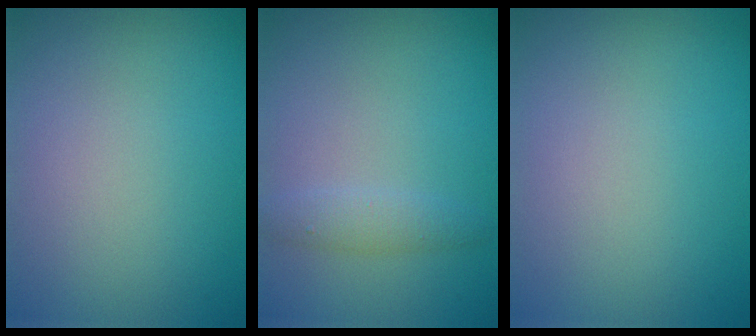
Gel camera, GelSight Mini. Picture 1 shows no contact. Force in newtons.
{"total": 1.6, "press": 1.6, "slide": 0.0}
{"total": 0.0}